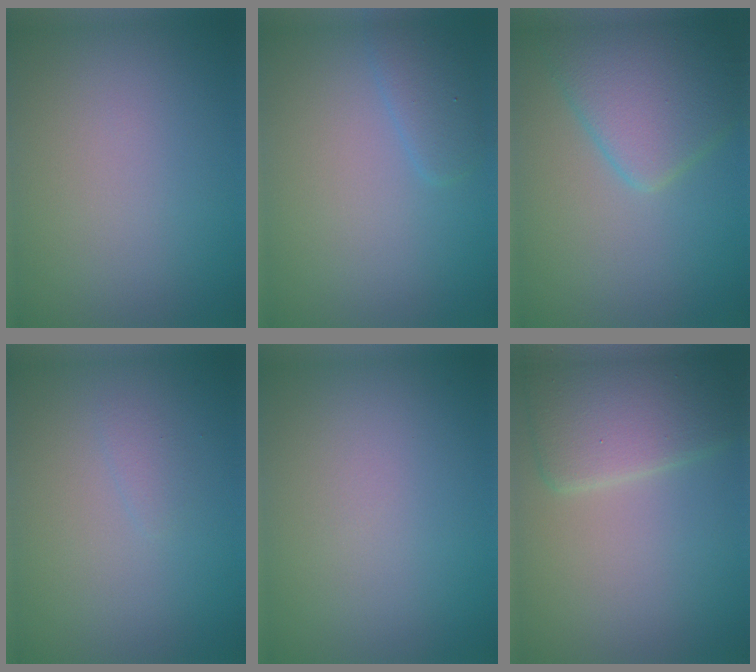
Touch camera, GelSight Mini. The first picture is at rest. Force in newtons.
{"total": 1.8, "press": 1.8, "slide": 0.1}
{"total": 5.8, "press": 5.8, "slide": 0.2}
{"total": 0.8, "press": 0.8, "slide": 0.0}
{"total": 0.0}
{"total": 4.9, "press": 4.9, "slide": 0.1}